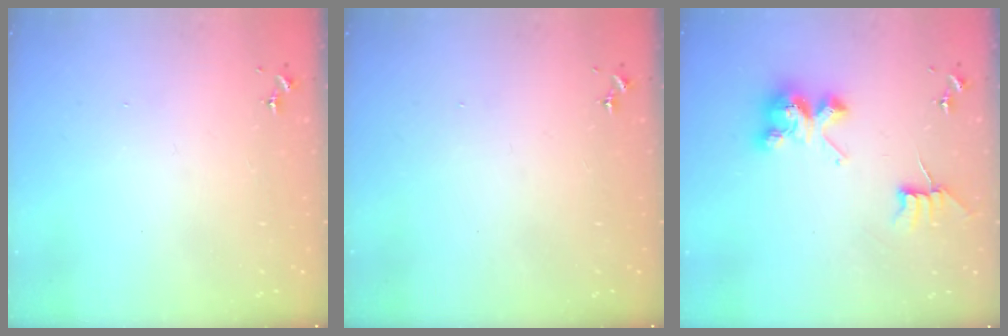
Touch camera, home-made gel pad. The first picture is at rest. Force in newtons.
{"total": 0.0}
{"total": 8.1, "press": 8.1, "slide": 0.6}